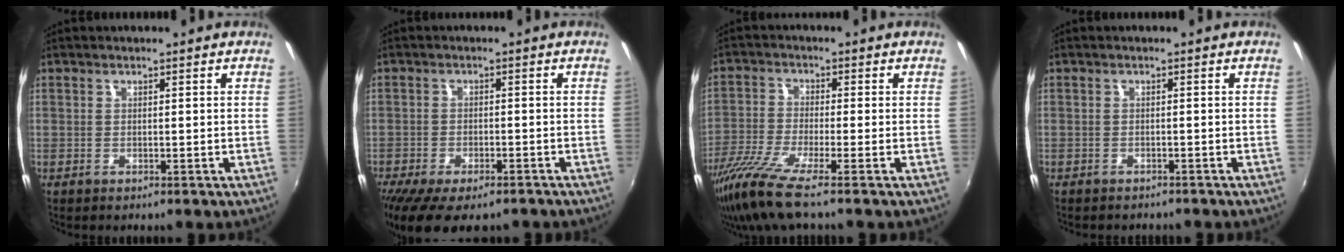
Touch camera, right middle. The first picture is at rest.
{"total": 12.6, "force": [-9.4, 4.3, 7.2], "torque": [-0.158, -0.046, -0.149]}
{"total": 8.8, "force": [-6.7, -0.5, 5.7], "torque": [-0.132, -0.027, -0.129]}
{"total": 2.3, "force": [-2.1, 0.7, 0.6], "torque": [-0.018, -0.011, -0.029]}